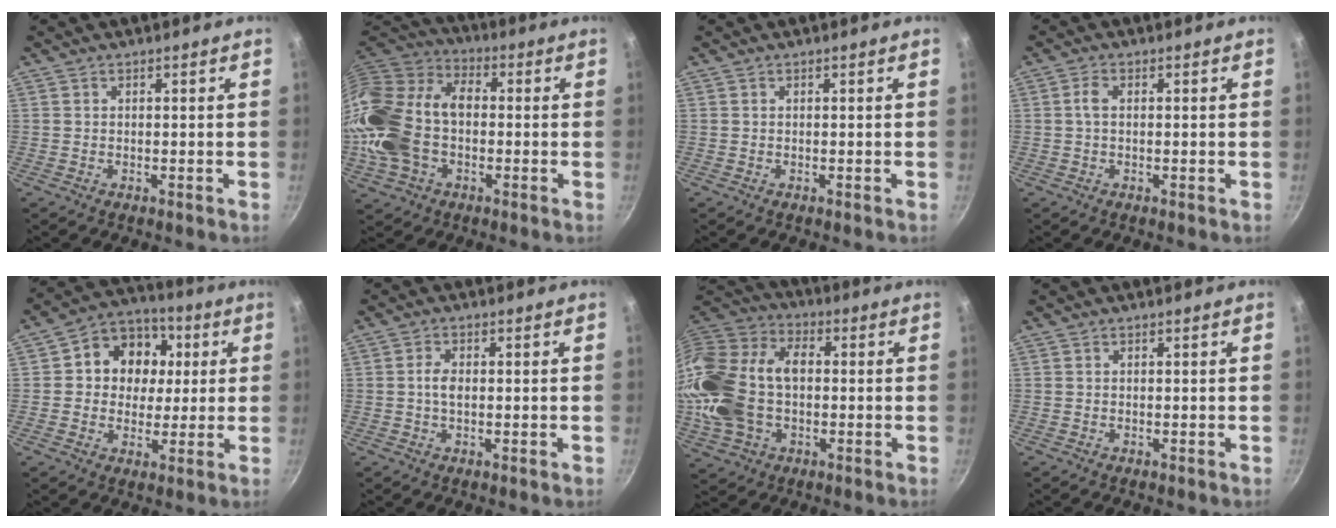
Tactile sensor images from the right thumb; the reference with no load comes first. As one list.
[{"total": 20.6, "force": [-2.1, 14.0, 15.0], "torque": [-0.295, 0.039, -0.050]}, {"total": 0.0}, {"total": 2.2, "force": [0.1, 1.0, 2.0], "torque": [-0.047, 0.006, -0.003]}, {"total": 12.3, "force": [2.1, 10.6, 5.9], "torque": [-0.057, 0.010, 0.019]}, {"total": 2.6, "force": [-0.1, 1.3, 2.3], "torque": [-0.046, 0.005, -0.006]}, {"total": 22.1, "force": [-0.7, 14.9, 16.3], "torque": [-0.327, 0.036, -0.015]}, {"total": 0.0}]